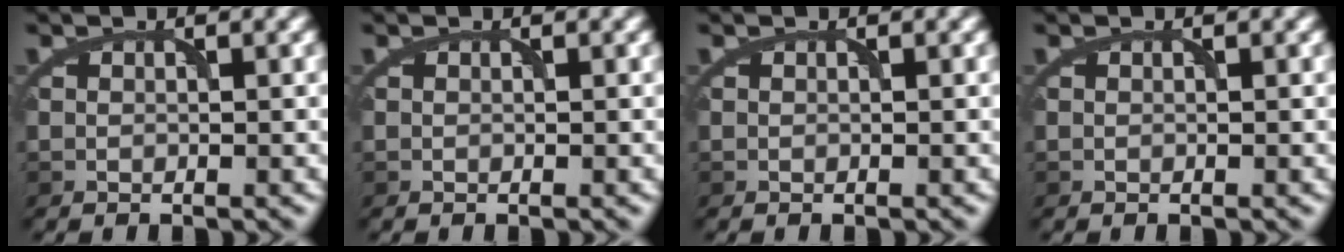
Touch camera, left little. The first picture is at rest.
{"total": 0.0}
{"total": 0.0}
{"total": 0.0}